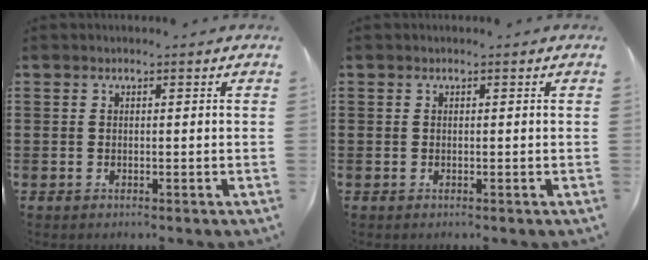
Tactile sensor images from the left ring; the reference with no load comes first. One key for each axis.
{"total": 0.0}